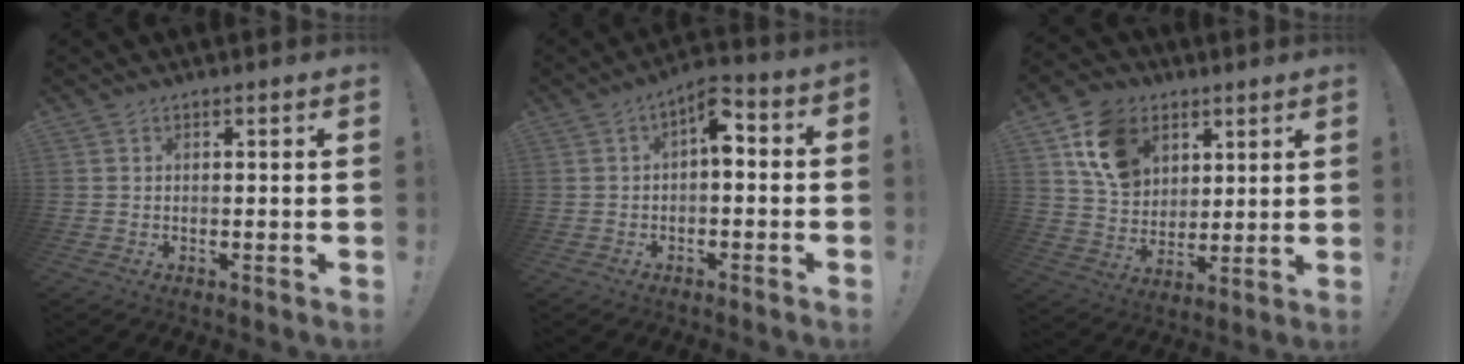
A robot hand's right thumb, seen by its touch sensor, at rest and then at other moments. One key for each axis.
{"total": 6.8, "fx": 0.4, "fy": 3.5, "fz": 5.8, "tx": -0.085, "ty": -0.002, "tz": 0.007}
{"total": 14.8, "fx": 6.9, "fy": 11.0, "fz": 7.0, "tx": -0.109, "ty": -0.024, "tz": 0.140}